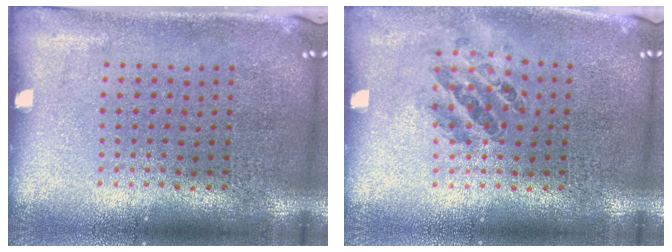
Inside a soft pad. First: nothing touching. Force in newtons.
{"total": 1.0, "press": 0.9, "slide": 0.3}